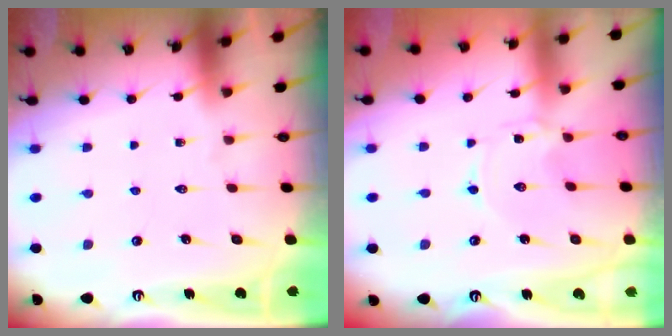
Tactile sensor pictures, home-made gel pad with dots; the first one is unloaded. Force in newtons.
{"total": 0.0}